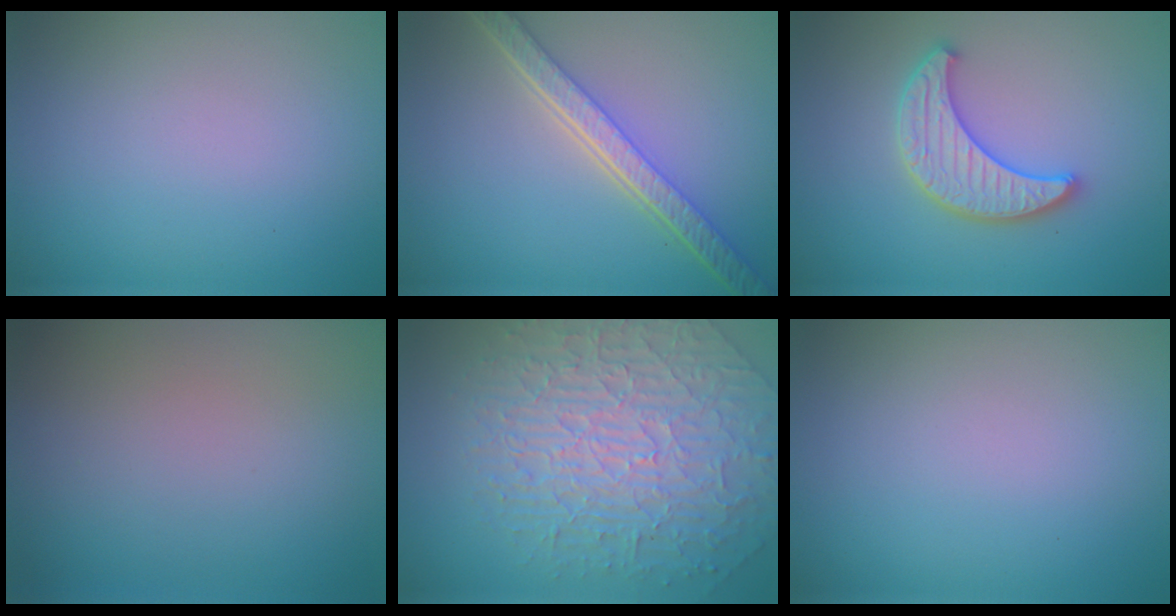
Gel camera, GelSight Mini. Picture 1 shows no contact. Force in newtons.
{"total": 5.6, "press": 4.2, "slide": 3.7}
{"total": 3.8, "press": 3.7, "slide": 0.9}
{"total": 0.0}
{"total": 7.2, "press": 5.8, "slide": 4.2}
{"total": 0.0}